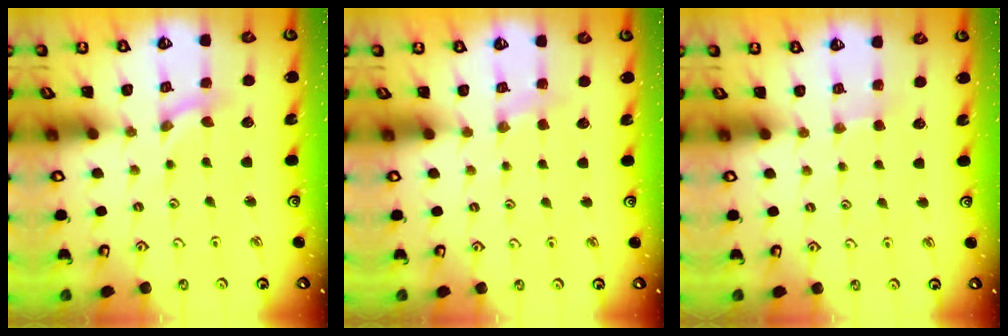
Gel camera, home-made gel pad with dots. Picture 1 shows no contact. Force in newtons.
{"total": 2.2, "press": 2.1, "slide": 0.4}
{"total": 2.0, "press": 2.0, "slide": 0.5}